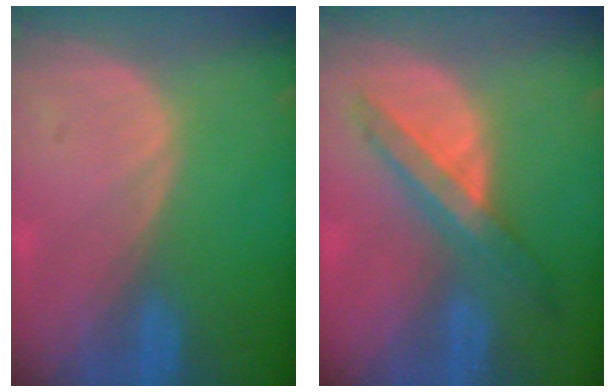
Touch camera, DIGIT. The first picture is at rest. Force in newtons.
{"total": 6.9, "press": 6.3, "slide": 2.9}